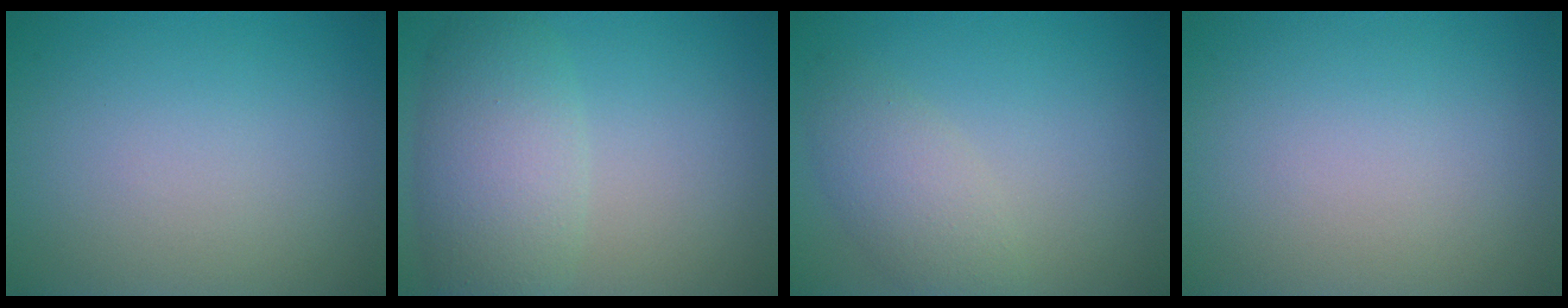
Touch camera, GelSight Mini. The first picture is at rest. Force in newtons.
{"total": 5.6, "press": 5.6, "slide": 0.5}
{"total": 3.2, "press": 3.1, "slide": 0.2}
{"total": 0.0}